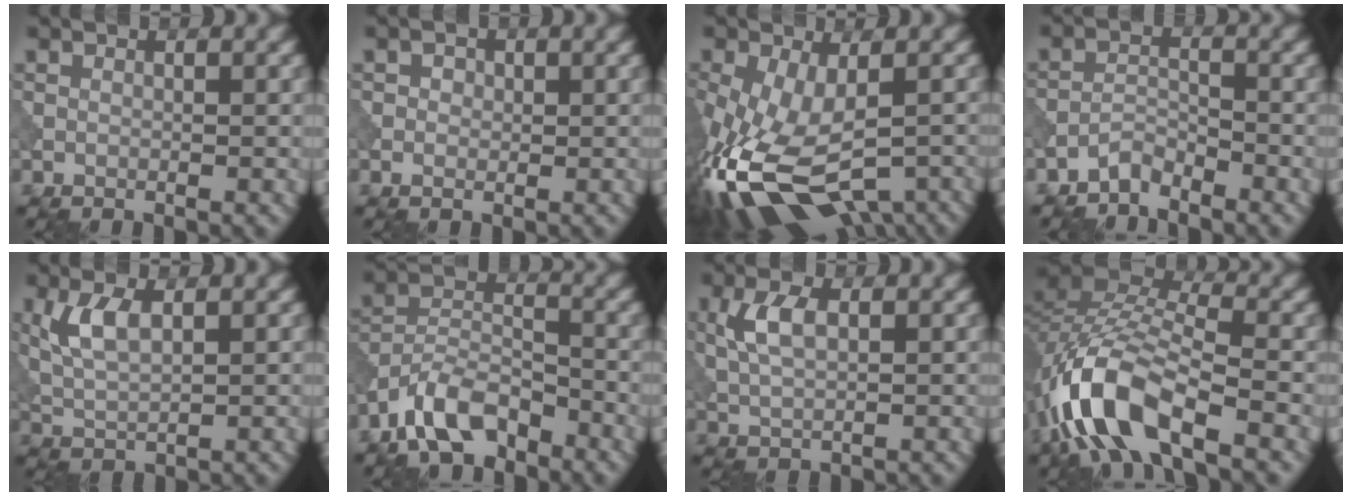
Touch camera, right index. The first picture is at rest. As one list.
[{"total": 1.3, "force": [0.2, 1.2, 0.6], "torque": [-0.006, 0.000, -0.004]}, {"total": 14.2, "force": [-5.5, 7.2, 11.0], "torque": [-0.247, -0.052, -0.073]}, {"total": 2.1, "force": [-2.0, 0.5, 0.4], "torque": [-0.007, 0.011, -0.043]}, {"total": 3.9, "force": [1.2, 1.7, 3.2], "torque": [-0.076, 0.005, 0.027]}, {"total": 6.1, "force": [-4.6, 2.6, 3.0], "torque": [-0.050, 0.005, -0.096]}, {"total": 3.6, "force": [0.8, 1.7, 3.0], "torque": [-0.073, 0.006, 0.017]}, {"total": 10.7, "force": [-5.7, 4.2, 8.1], "torque": [-0.165, 0.010, -0.117]}]